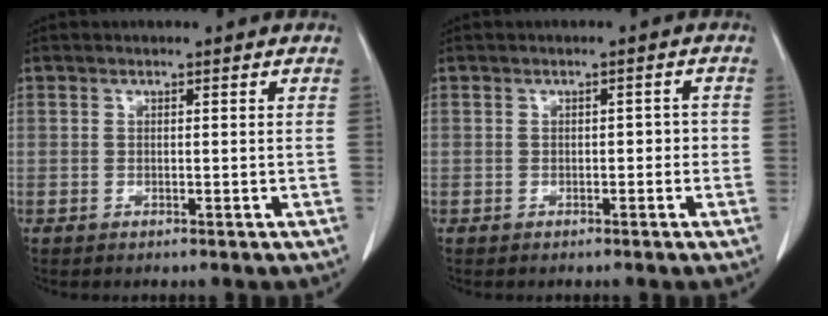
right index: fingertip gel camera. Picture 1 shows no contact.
{"total": 1.8, "force": [-0.5, 1.1, 1.4], "torque": [-0.015, 0.012, -0.006]}